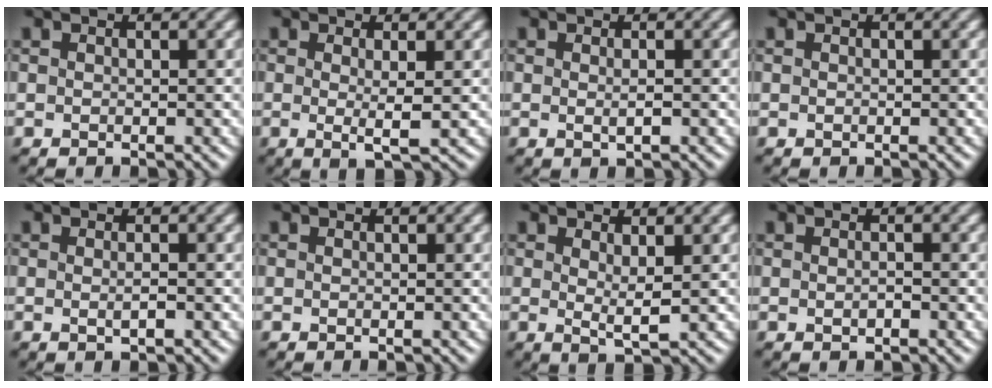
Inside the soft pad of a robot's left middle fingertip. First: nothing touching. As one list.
[{"total": 2.0, "force": [-0.3, -0.4, 1.9], "torque": [-0.041, -0.007, -0.003]}, {"total": 0.8, "force": [-0.2, -0.3, 0.8], "torque": [-0.018, -0.003, 0.000]}, {"total": 0.0}, {"total": 1.0, "force": [-0.5, -0.2, 0.8], "torque": [-0.021, -0.003, -0.005]}, {"total": 0.0}, {"total": 1.6, "force": [0.5, -0.2, 1.5], "torque": [-0.034, -0.009, 0.010]}, {"total": 0.8, "force": [-0.6, 0.0, 0.5], "torque": [-0.015, -0.001, -0.009]}]